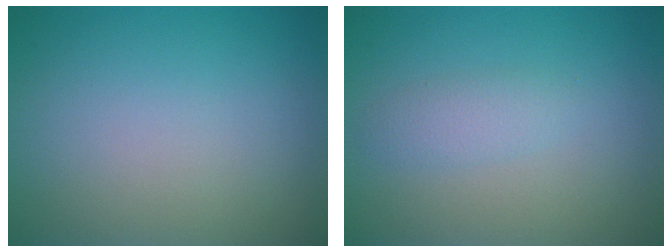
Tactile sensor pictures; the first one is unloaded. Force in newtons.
{"total": 1.5, "press": 1.5, "slide": 0.1}